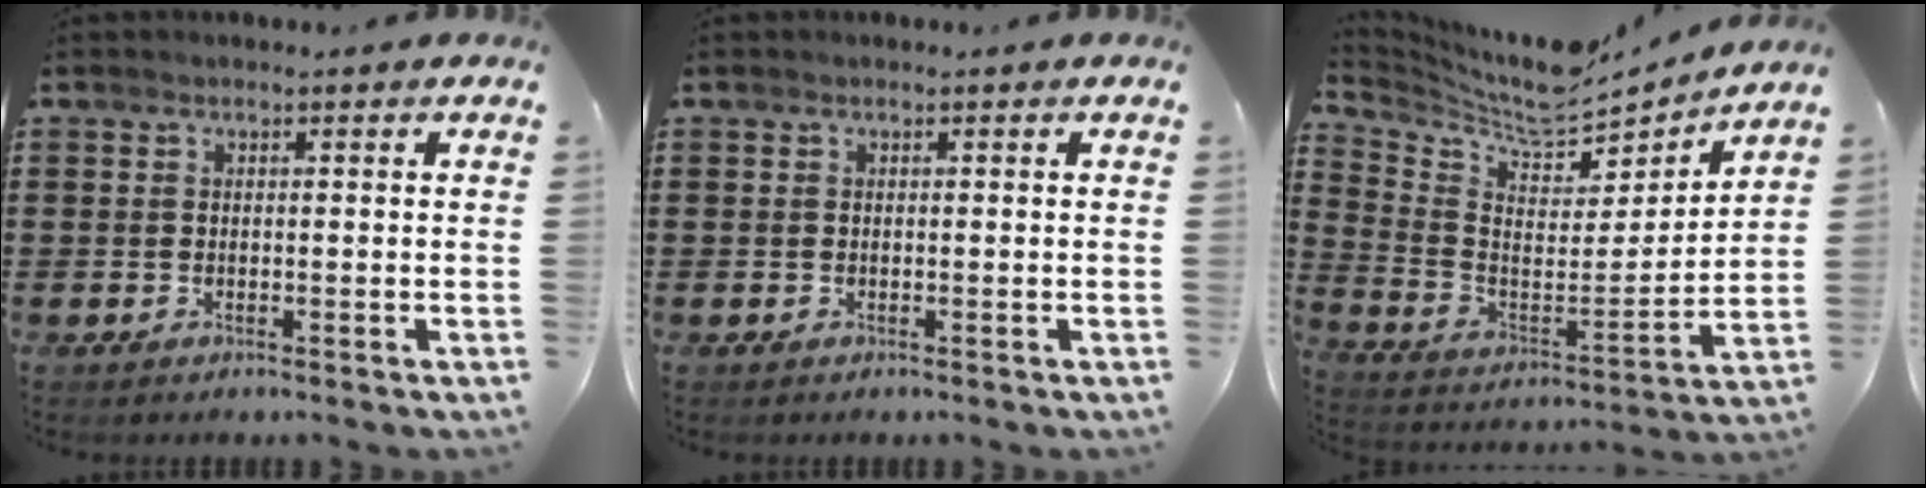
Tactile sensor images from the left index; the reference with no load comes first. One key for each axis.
{"total": 0.0}
{"total": 8.4, "fx": 7.6, "fy": 2.2, "fz": 2.7, "tx": -0.085, "ty": -0.058, "tz": 0.131}